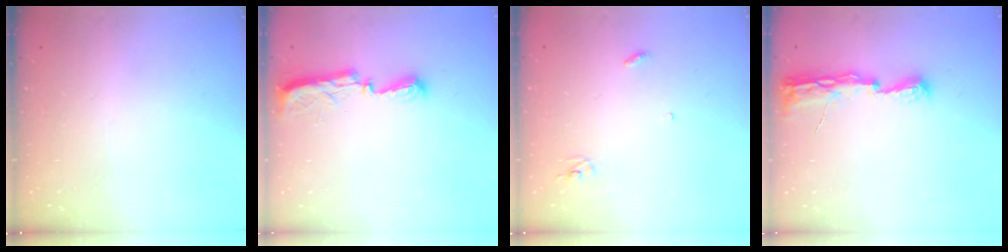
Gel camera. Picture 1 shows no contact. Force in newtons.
{"total": 7.7, "press": 7.6, "slide": 0.7}
{"total": 3.0, "press": 2.9, "slide": 0.2}
{"total": 8.5, "press": 8.5, "slide": 1.2}